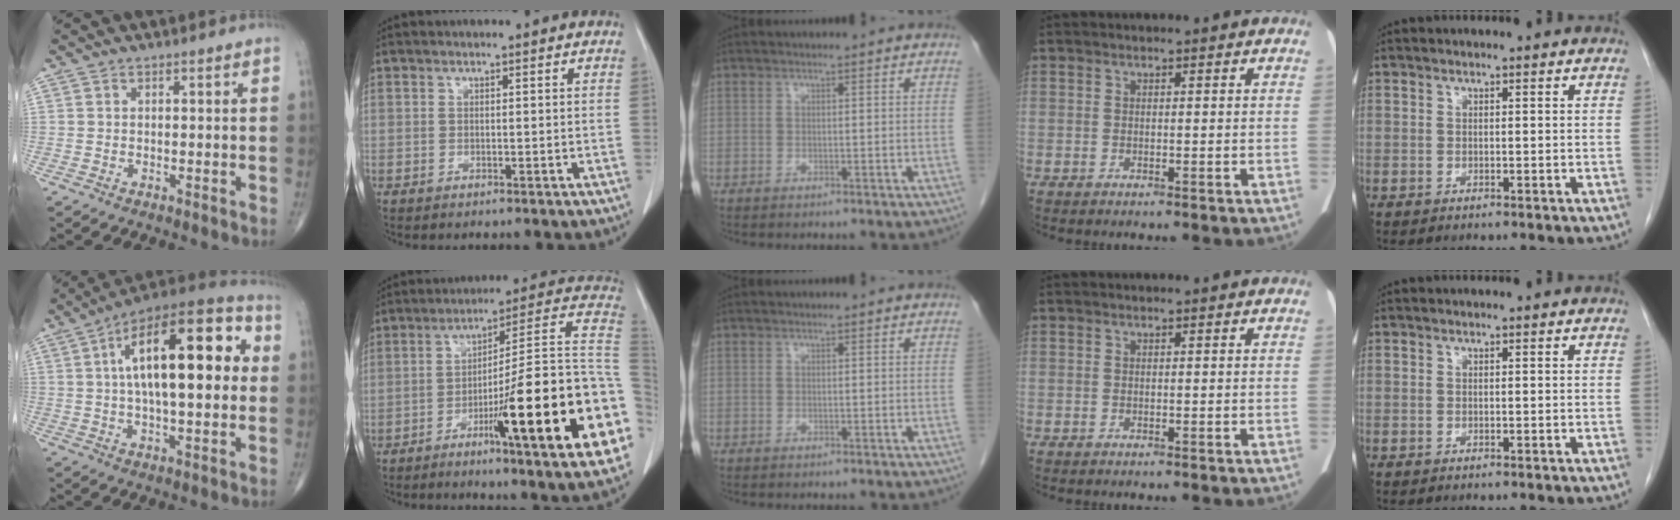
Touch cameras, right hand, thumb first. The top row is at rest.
{"thumb": {"total": 24.1, "force": [4.5, 9.5, 21.6], "torque": [-0.329, 0.021, 0.059]}, "index": {"total": 25.4, "force": [-7.5, 1.0, 24.3], "torque": [-0.257, -0.003, -0.117]}}